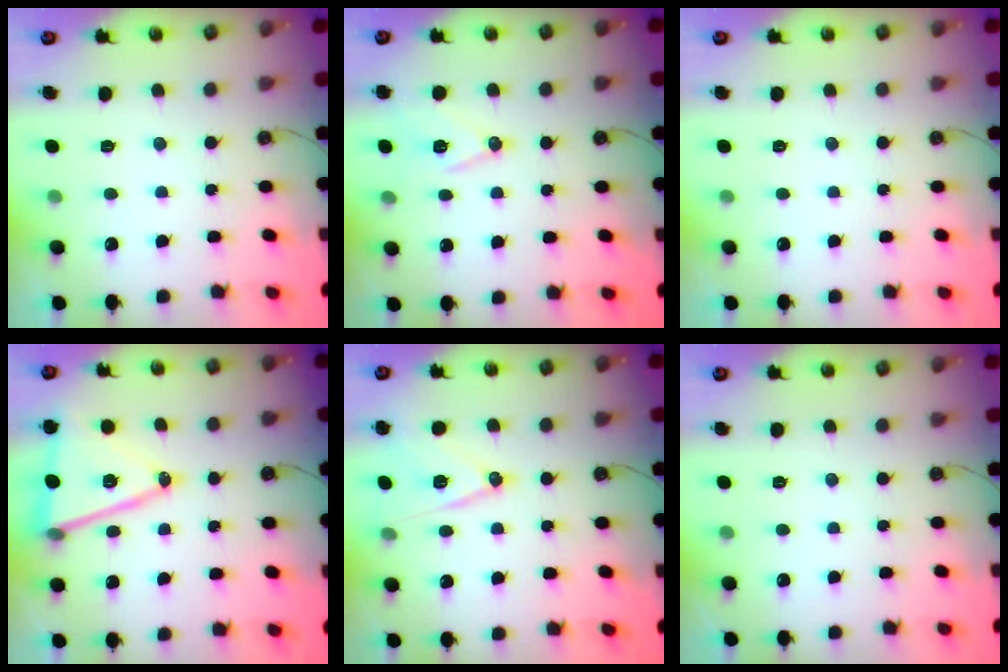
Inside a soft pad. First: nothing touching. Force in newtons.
{"total": 11.5, "press": 11.0, "slide": 3.3}
{"total": 0.0}
{"total": 14.9, "press": 14.5, "slide": 3.5}
{"total": 12.5, "press": 11.9, "slide": 3.9}
{"total": 0.0}